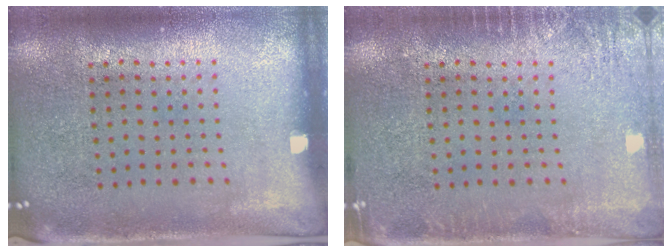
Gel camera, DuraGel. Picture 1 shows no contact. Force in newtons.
{"total": 2.0, "press": 1.9, "slide": 0.2}